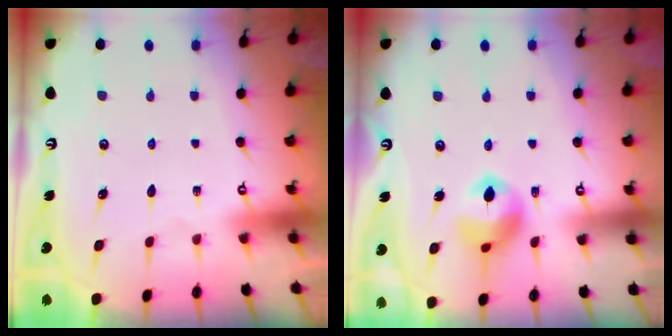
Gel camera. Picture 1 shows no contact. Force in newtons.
{"total": 11.2, "press": 11.1, "slide": 1.4}